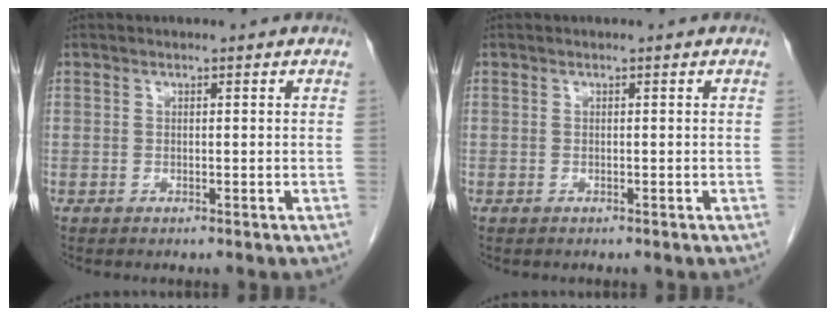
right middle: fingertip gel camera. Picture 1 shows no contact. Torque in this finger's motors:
{"motor_torque": [0.06, -0.05, 0.04, 0.04]}